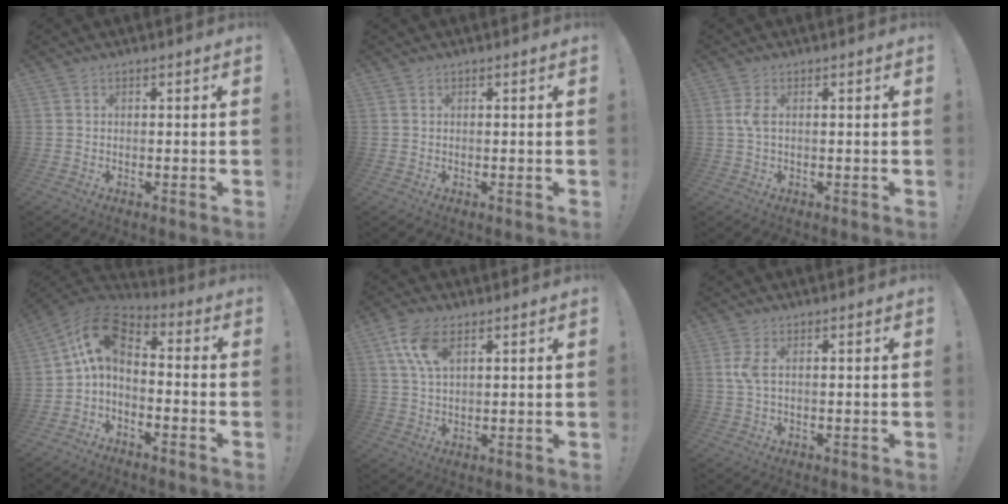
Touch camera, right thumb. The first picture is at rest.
{"total": 0.0}
{"total": 2.8, "force": [0.2, 0.8, 2.7], "torque": [-0.051, 0.003, 0.005]}
{"total": 10.1, "force": [1.0, 6.3, 7.9], "torque": [-0.141, 0.003, 0.022]}
{"total": 8.7, "force": [4.0, 4.4, 6.4], "torque": [-0.133, -0.004, 0.074]}
{"total": 3.6, "force": [0.6, 1.2, 3.4], "torque": [-0.070, 0.001, 0.011]}